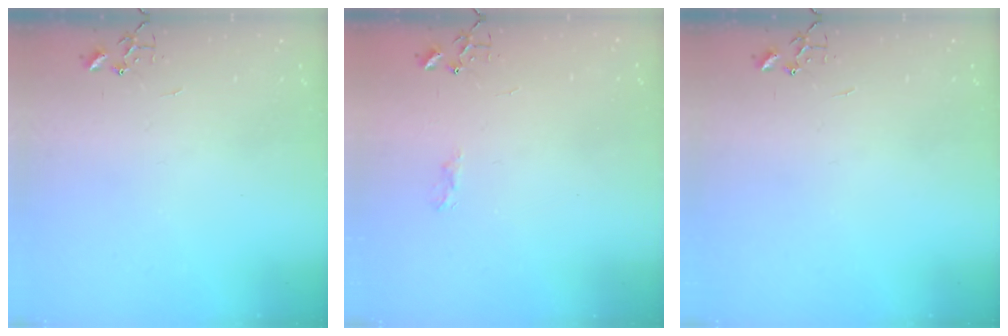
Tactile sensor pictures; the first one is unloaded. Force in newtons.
{"total": 5.6, "press": 5.6, "slide": 0.6}
{"total": 0.0}